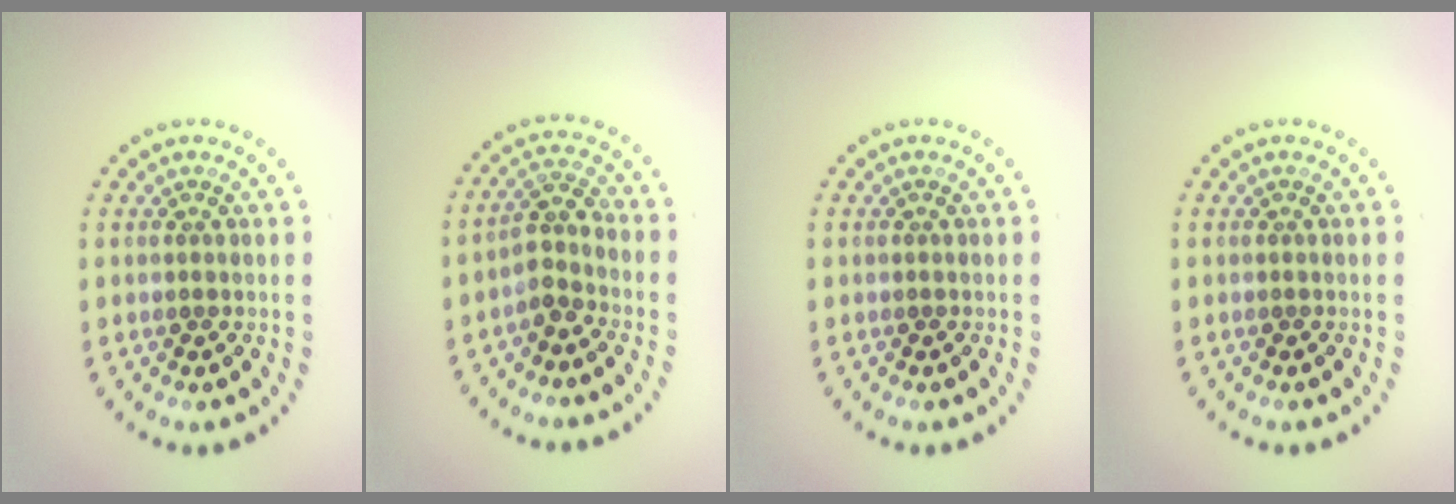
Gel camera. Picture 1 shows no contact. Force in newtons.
{"total": 2.6, "press": 2.0, "slide": 1.6}
{"total": 0.0}
{"total": 0.0}